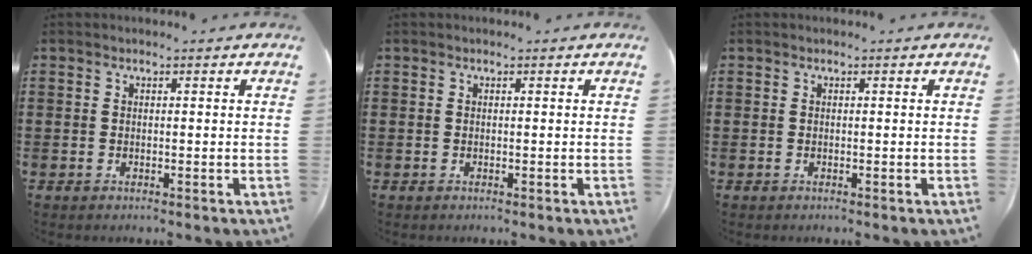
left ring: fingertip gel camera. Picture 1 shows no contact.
{"total": 0.0}
{"total": 0.0}